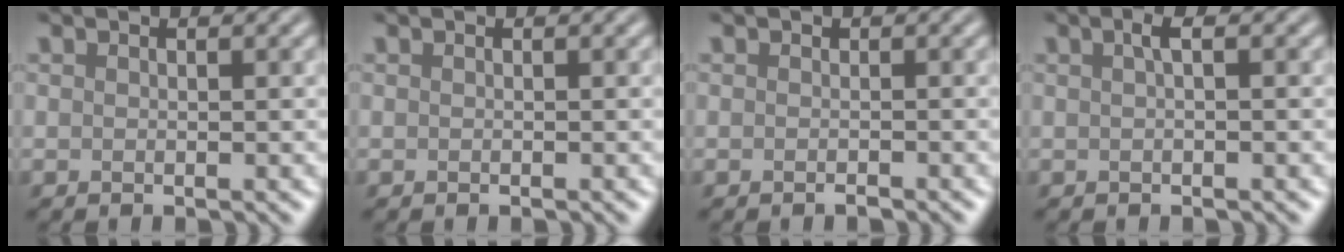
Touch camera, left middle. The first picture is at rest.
{"total": 0.0}
{"total": 0.5, "force": [-0.4, 0.3, 0.2], "torque": [-0.001, -0.001, -0.007]}
{"total": 1.4, "force": [0.2, 0.3, 1.4], "torque": [-0.025, 0.005, 0.002]}